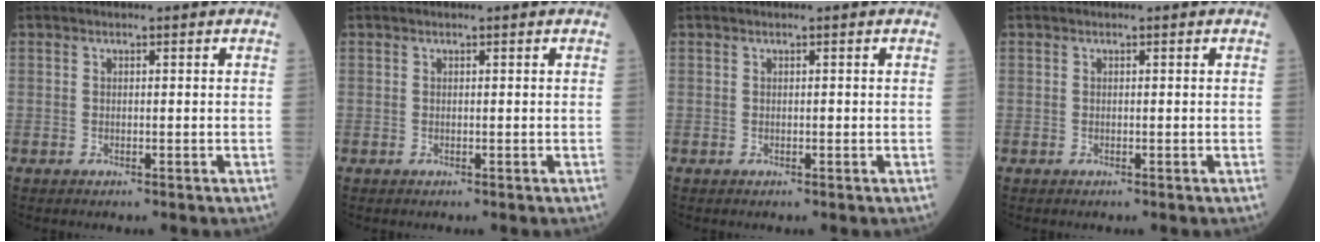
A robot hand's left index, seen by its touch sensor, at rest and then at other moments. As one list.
[{"total": 0.0}, {"total": 0.0}, {"total": 0.0}]